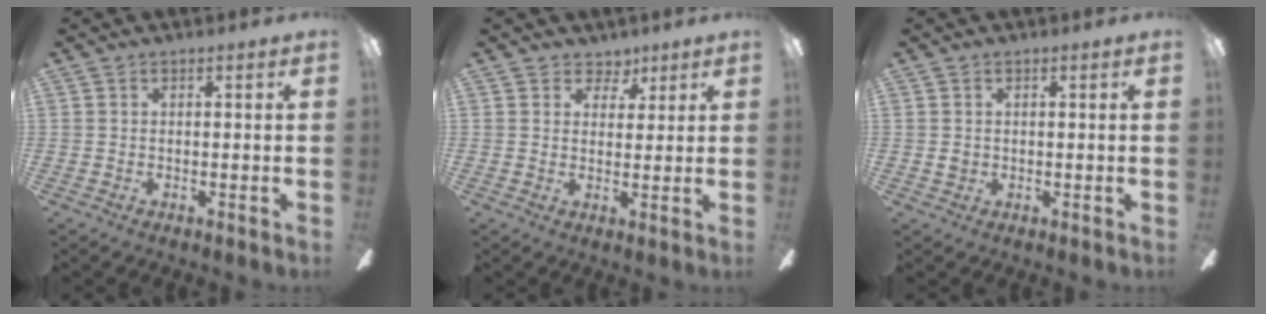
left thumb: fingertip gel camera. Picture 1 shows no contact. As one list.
[{"total": 5.0, "force": [3.4, 3.6, 0.8], "torque": [0.000, -0.017, 0.058]}, {"total": 1.2, "force": [0.4, 1.1, 0.3], "torque": [-0.008, 0.006, 0.006]}]